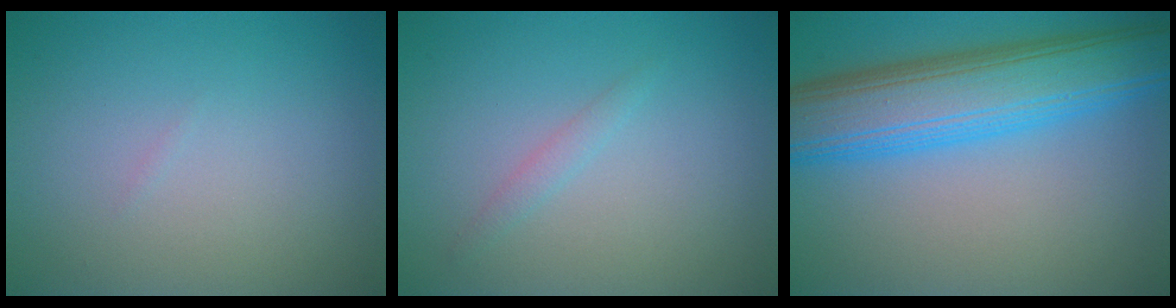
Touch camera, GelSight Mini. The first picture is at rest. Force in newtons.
{"total": 1.0, "press": 1.0, "slide": 0.1}
{"total": 9.7, "press": 9.7, "slide": 0.1}